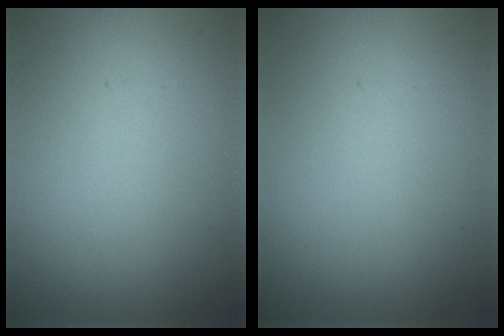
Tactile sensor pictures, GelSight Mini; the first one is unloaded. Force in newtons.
{"total": 0.0}